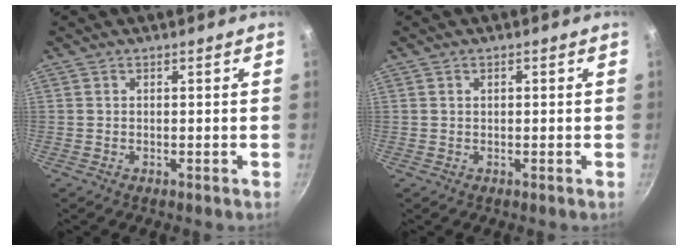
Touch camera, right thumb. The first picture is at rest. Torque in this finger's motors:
{"motor_torque": [-0.36, -0.26, -0.46, 0.29, -0.01]}